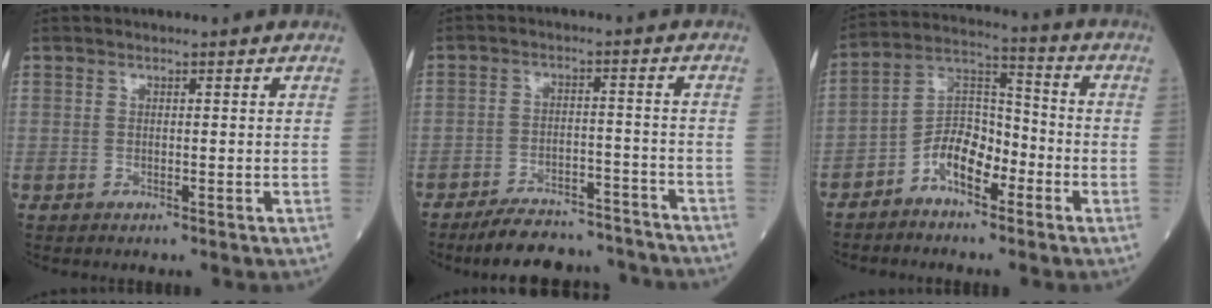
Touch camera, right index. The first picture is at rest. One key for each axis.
{"total": 12.6, "fx": -11.9, "fy": 2.9, "fz": 3.3, "tx": -0.039, "ty": 0.017, "tz": -0.166}
{"total": 8.4, "fx": -4.4, "fy": 4.1, "fz": 5.8, "tx": -0.110, "ty": 0.025, "tz": -0.086}